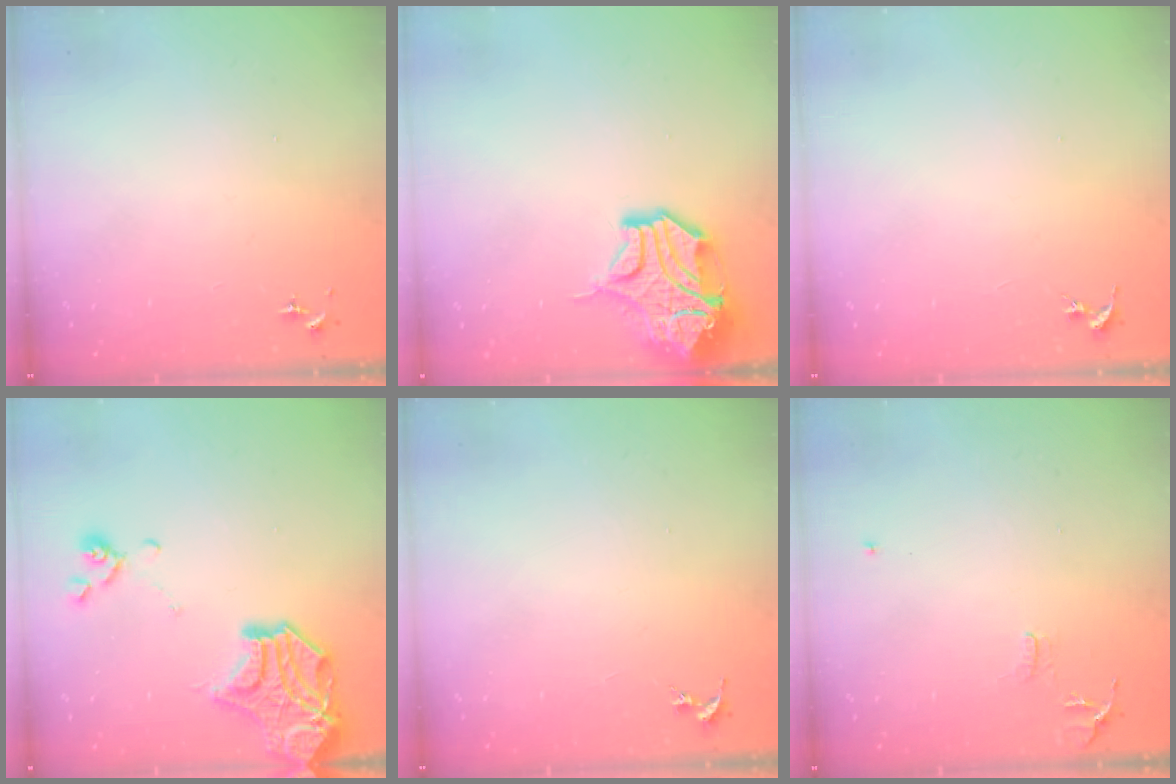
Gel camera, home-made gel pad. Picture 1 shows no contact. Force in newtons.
{"total": 15.8, "press": 15.6, "slide": 2.5}
{"total": 0.0}
{"total": 15.9, "press": 15.6, "slide": 2.9}
{"total": 0.0}
{"total": 8.1, "press": 8.0, "slide": 0.7}